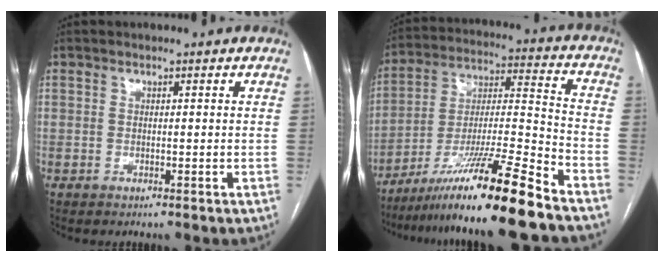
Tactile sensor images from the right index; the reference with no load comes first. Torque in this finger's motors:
{"motor_torque": [1.20, -0.94, 1.05, 0.21]}